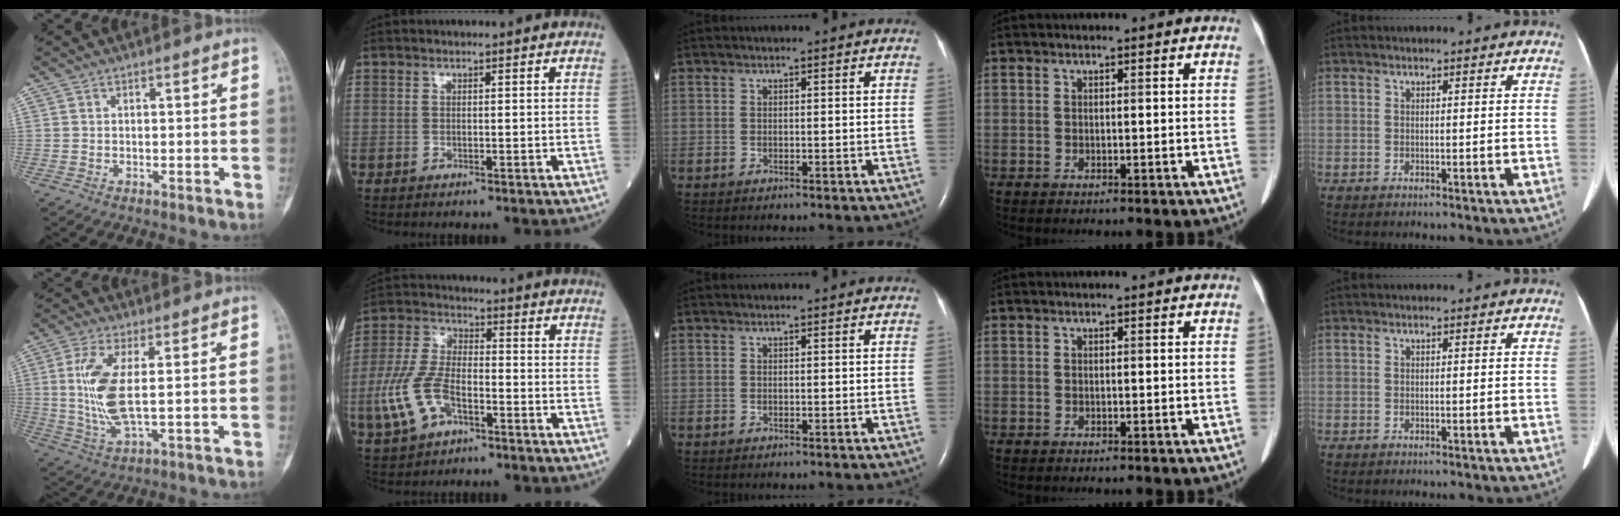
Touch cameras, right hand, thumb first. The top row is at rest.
{"thumb": {"total": 10.0, "force": [1.3, 3.0, 9.5], "torque": [-0.222, -0.013, 0.029]}, "index": {"total": 10.5, "force": [-4.0, 5.2, 8.1], "torque": [-0.198, 0.004, -0.076]}}